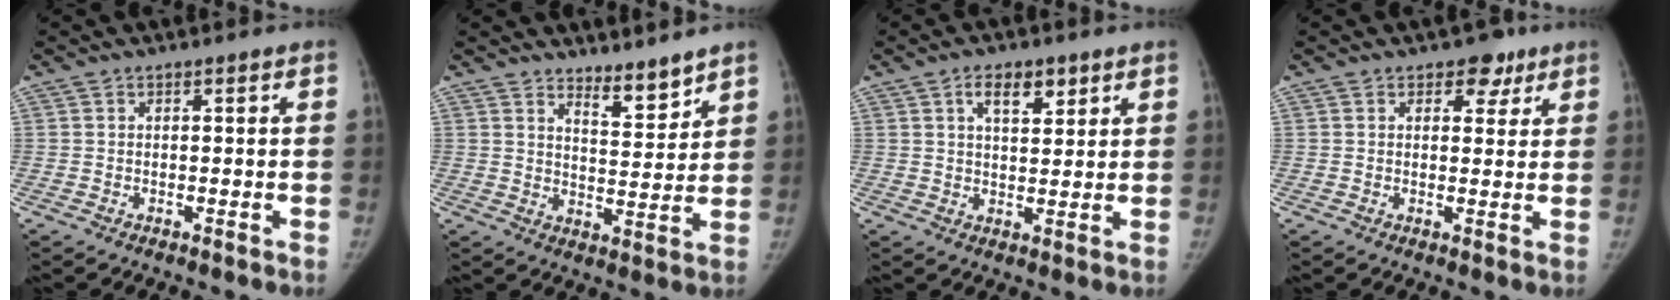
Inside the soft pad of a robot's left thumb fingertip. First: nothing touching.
{"total": 5.6, "force": [5.0, 1.5, 2.2], "torque": [-0.020, -0.049, 0.087]}
{"total": 6.2, "force": [3.3, 3.2, 4.2], "torque": [-0.046, -0.017, 0.052]}
{"total": 4.3, "force": [2.6, 3.0, 1.8], "torque": [0.007, -0.009, 0.031]}